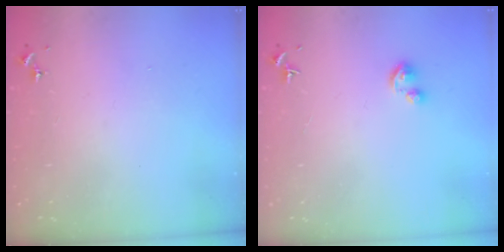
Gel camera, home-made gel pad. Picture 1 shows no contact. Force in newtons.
{"total": 3.6, "press": 3.5, "slide": 0.5}